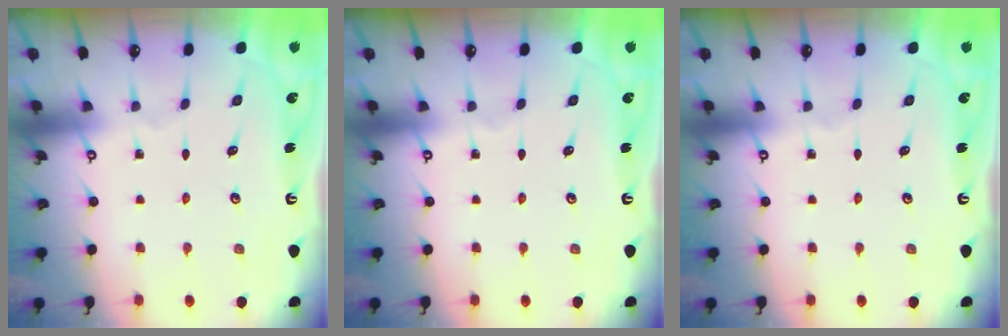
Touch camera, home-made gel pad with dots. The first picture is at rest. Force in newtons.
{"total": 0.0}
{"total": 0.0}